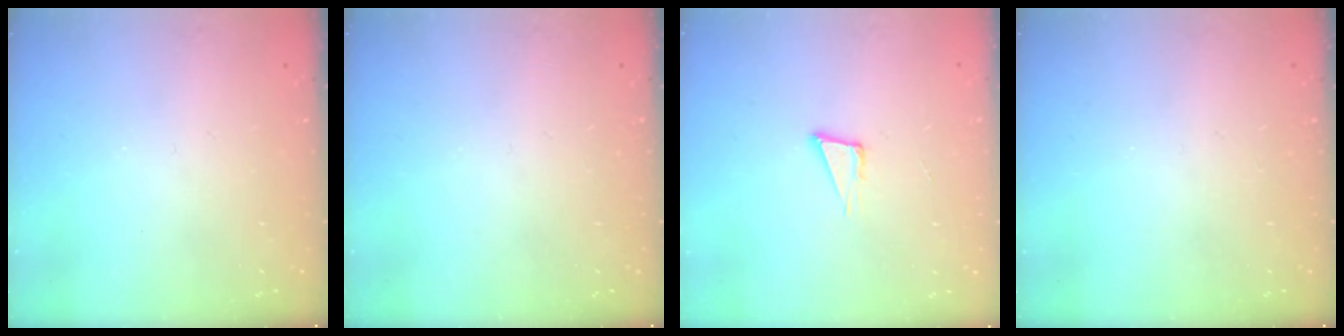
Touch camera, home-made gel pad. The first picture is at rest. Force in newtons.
{"total": 0.0}
{"total": 5.1, "press": 3.9, "slide": 3.2}
{"total": 0.0}